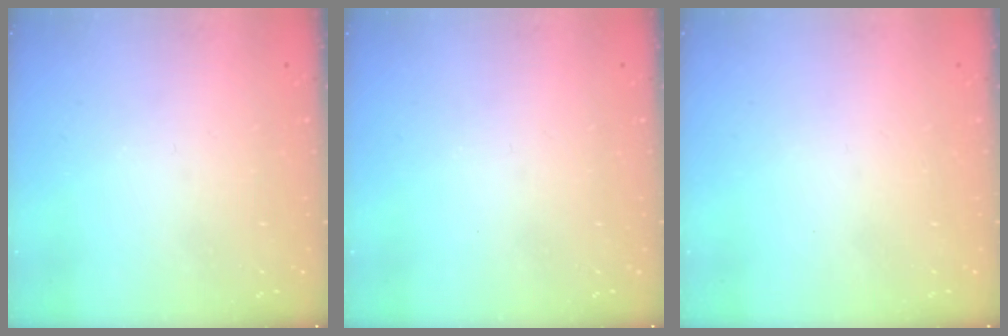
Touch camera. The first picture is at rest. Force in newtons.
{"total": 0.0}
{"total": 1.5, "press": 1.5, "slide": 0.1}